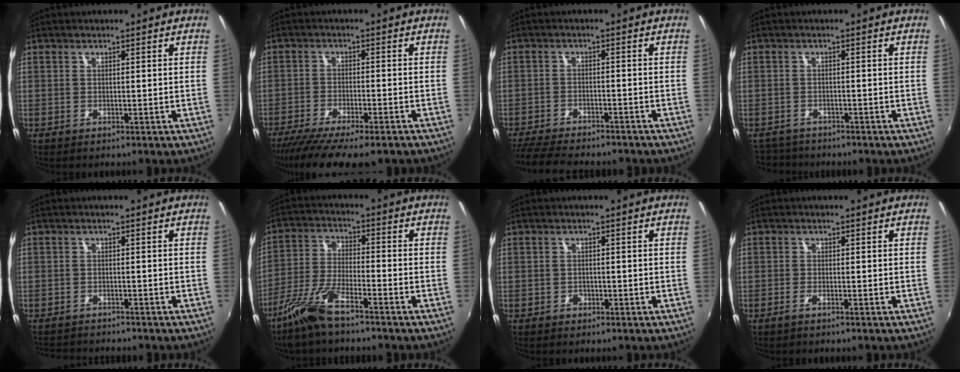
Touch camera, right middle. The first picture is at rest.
{"total": 13.2, "force": [-10.5, 2.4, 7.5], "torque": [-0.156, -0.047, -0.169]}
{"total": 12.1, "force": [-10.7, 2.6, 5.0], "torque": [-0.119, -0.023, -0.169]}
{"total": 4.0, "force": [-3.7, 1.6, 0.2], "torque": [-0.019, -0.006, -0.064]}
{"total": 5.6, "force": [-5.4, 1.1, 1.4], "torque": [-0.041, -0.009, -0.082]}
{"total": 9.7, "force": [-7.1, 2.2, 6.3], "torque": [-0.136, -0.009, -0.140]}
{"total": 1.4, "force": [-0.9, 1.1, 0.3], "torque": [-0.006, -0.002, -0.012]}
{"total": 1.1, "force": [-0.9, -0.1, 0.7], "torque": [-0.018, -0.002, -0.019]}